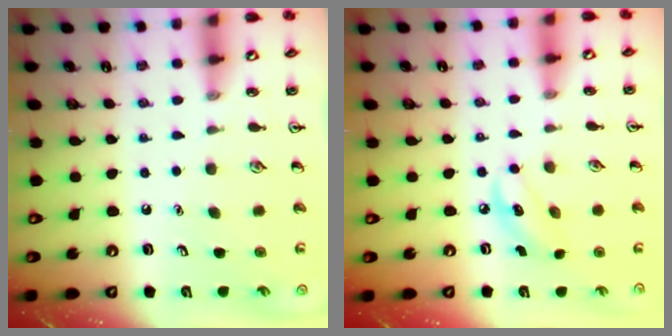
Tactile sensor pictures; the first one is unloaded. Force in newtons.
{"total": 5.4, "press": 5.3, "slide": 0.8}